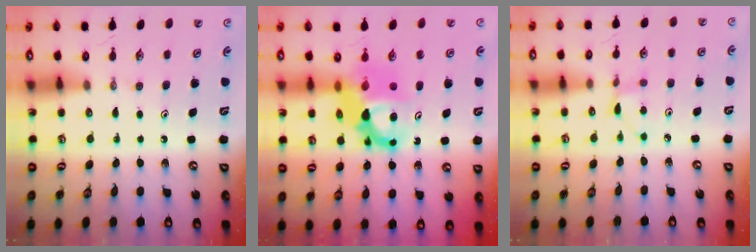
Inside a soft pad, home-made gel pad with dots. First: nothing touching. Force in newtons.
{"total": 12.3, "press": 12.3, "slide": 1.4}
{"total": 3.0, "press": 3.0, "slide": 0.4}